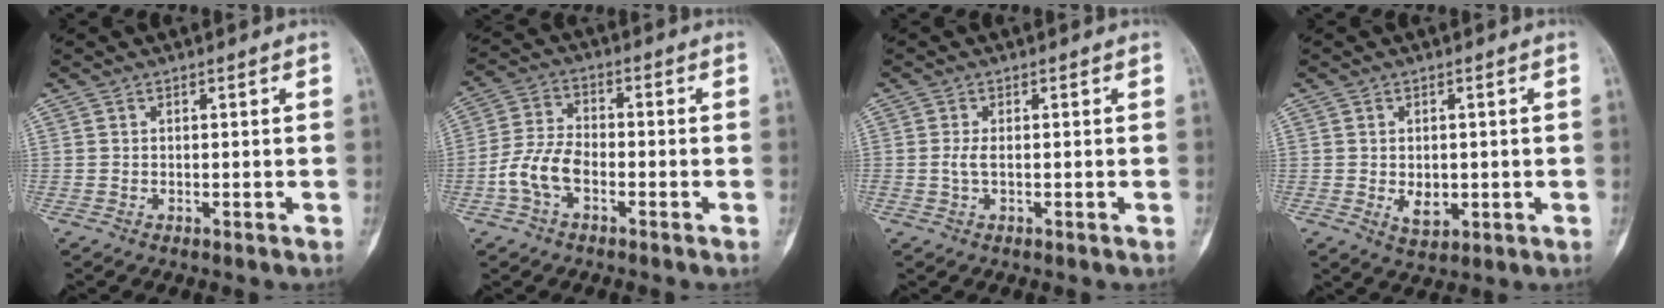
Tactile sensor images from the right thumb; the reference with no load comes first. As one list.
[{"total": 7.7, "force": [-2.9, 4.4, 5.7], "torque": [-0.117, 0.026, -0.061]}, {"total": 1.8, "force": [-0.1, 0.7, 1.6], "torque": [-0.043, -0.002, -0.002]}, {"total": 4.4, "force": [-0.5, 2.9, 3.2], "torque": [-0.039, -0.005, 0.002]}]